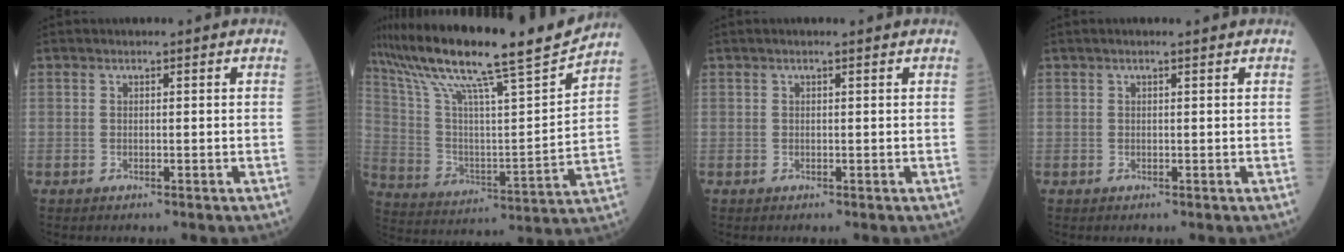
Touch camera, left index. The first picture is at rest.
{"total": 21.9, "force": [18.4, -0.2, 11.9], "torque": [-0.219, -0.010, 0.303]}
{"total": 1.0, "force": [0.8, -0.1, 0.6], "torque": [-0.011, 0.007, 0.014]}
{"total": 1.3, "force": [1.0, -0.1, 0.7], "torque": [-0.012, 0.009, 0.017]}